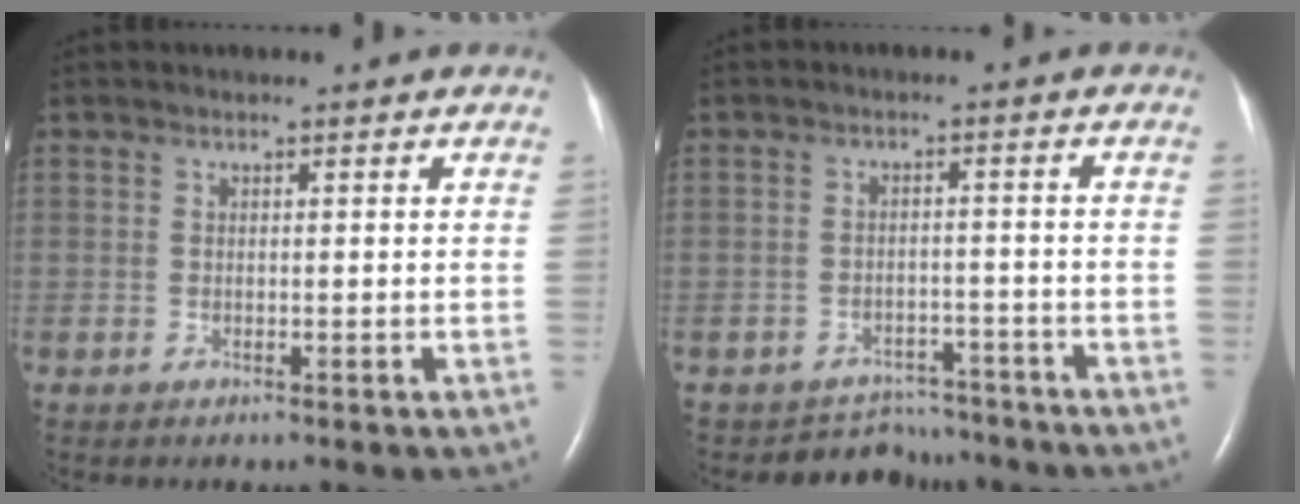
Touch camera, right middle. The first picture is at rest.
{"total": 5.2, "force": [-4.6, 1.9, -1.2], "torque": [0.017, 0.021, -0.066]}